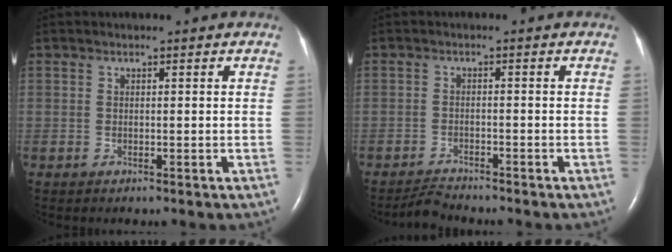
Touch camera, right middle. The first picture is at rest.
{"total": 2.4, "force": [-2.4, 0.3, -0.3], "torque": [0.000, -0.010, -0.039]}